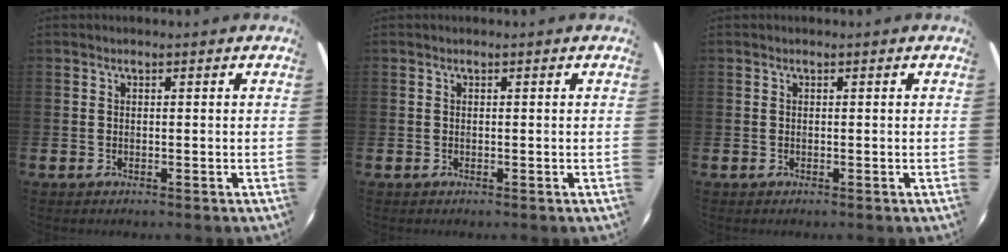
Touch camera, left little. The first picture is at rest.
{"total": 0.0}
{"total": 0.0}